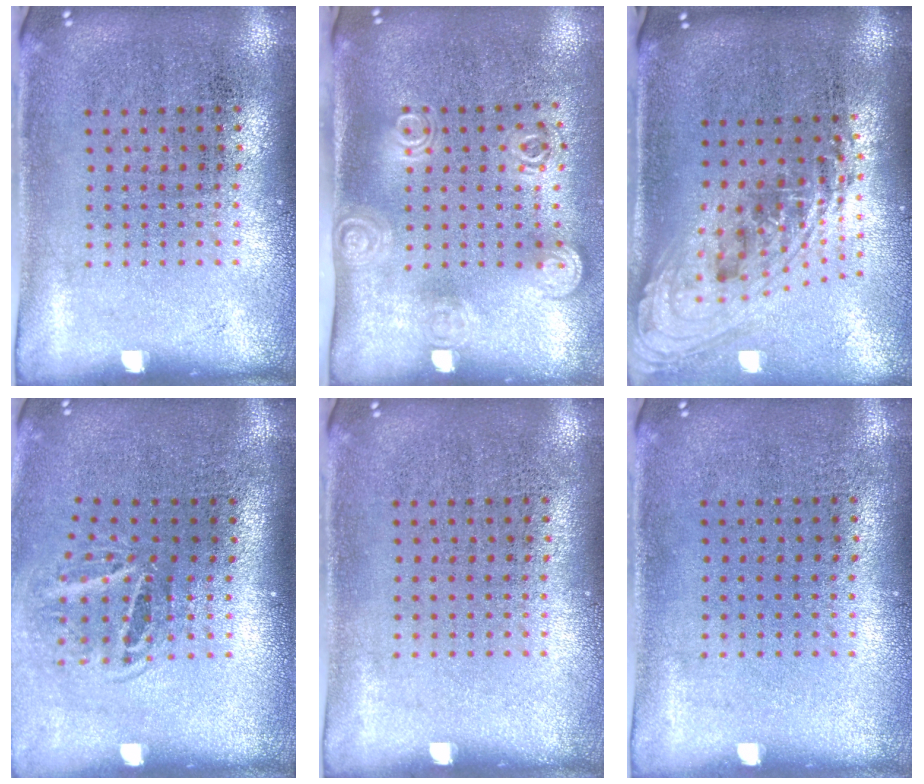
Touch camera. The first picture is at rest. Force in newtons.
{"total": 1.8, "press": 1.3, "slide": 1.3}
{"total": 2.2, "press": 1.6, "slide": 1.6}
{"total": 1.9, "press": 1.2, "slide": 1.5}
{"total": 0.0}
{"total": 0.0}